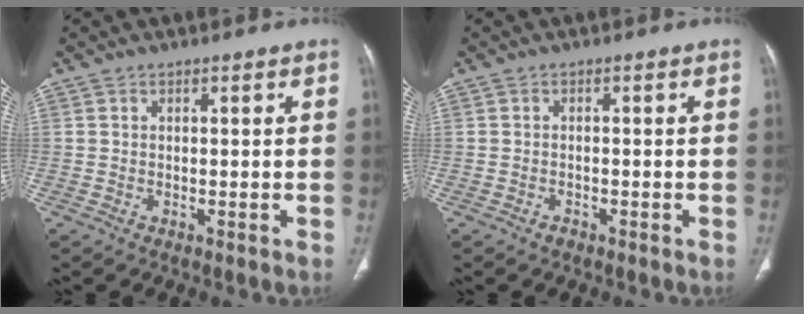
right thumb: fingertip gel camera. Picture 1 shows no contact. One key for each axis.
{"total": 1.0, "fx": -0.7, "fy": 0.5, "fz": 0.3, "tx": -0.006, "ty": 0.003, "tz": -0.014}